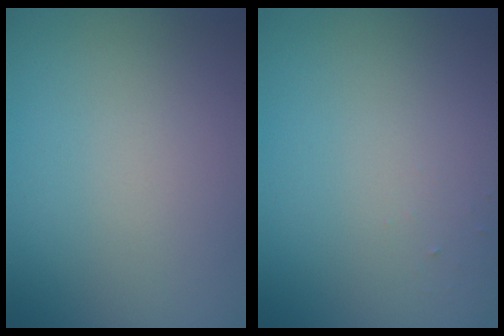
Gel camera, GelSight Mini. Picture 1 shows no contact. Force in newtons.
{"total": 0.6, "press": 0.6, "slide": 0.1}